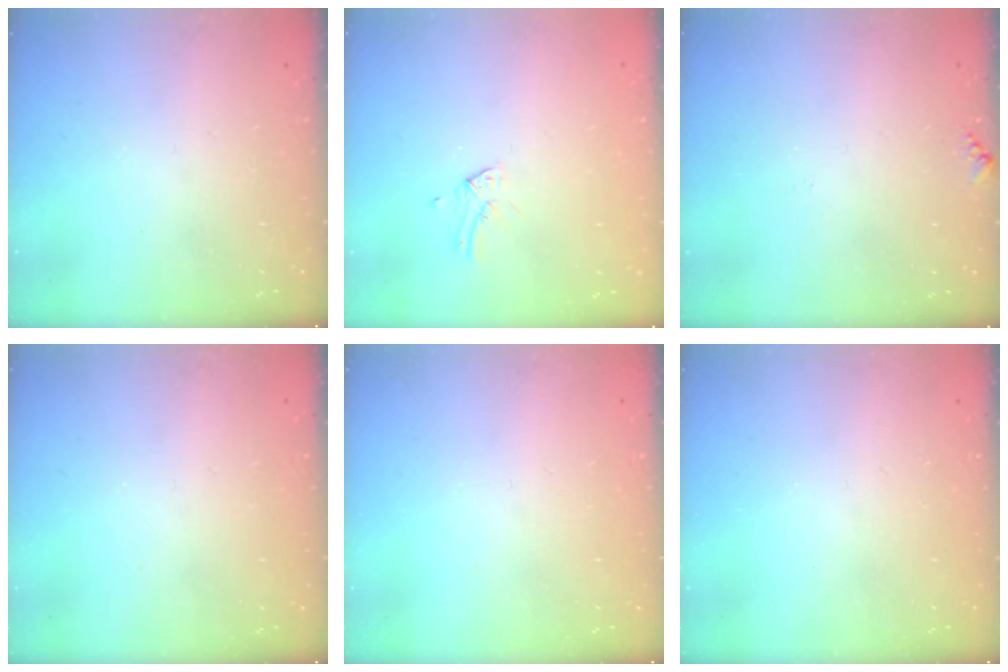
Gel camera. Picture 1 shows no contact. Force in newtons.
{"total": 2.1, "press": 2.1, "slide": 0.1}
{"total": 5.4, "press": 5.3, "slide": 0.6}
{"total": 0.0}
{"total": 0.0}
{"total": 0.0}